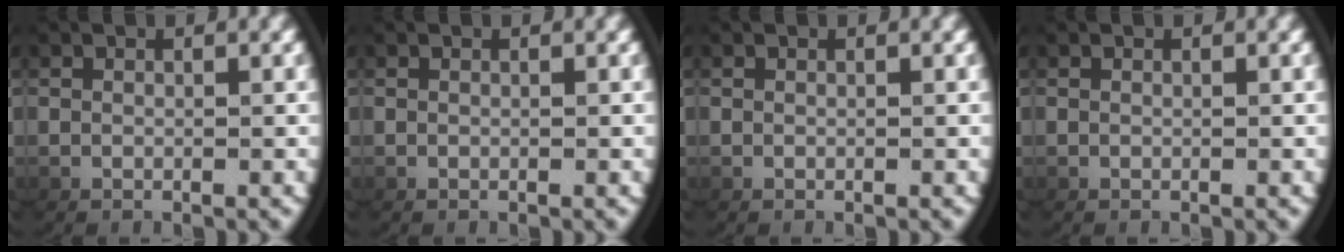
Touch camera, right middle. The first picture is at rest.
{"total": 0.0}
{"total": 0.0}
{"total": 0.0}